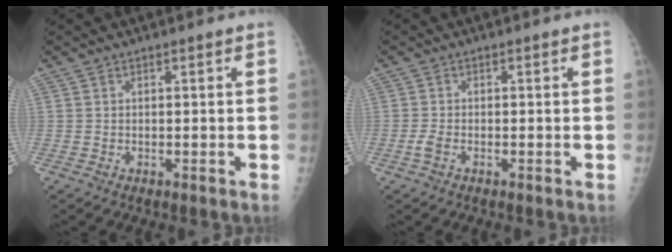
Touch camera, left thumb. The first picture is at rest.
{"total": 1.7, "force": [-0.8, 0.9, 1.3], "torque": [-0.033, -0.001, -0.018]}